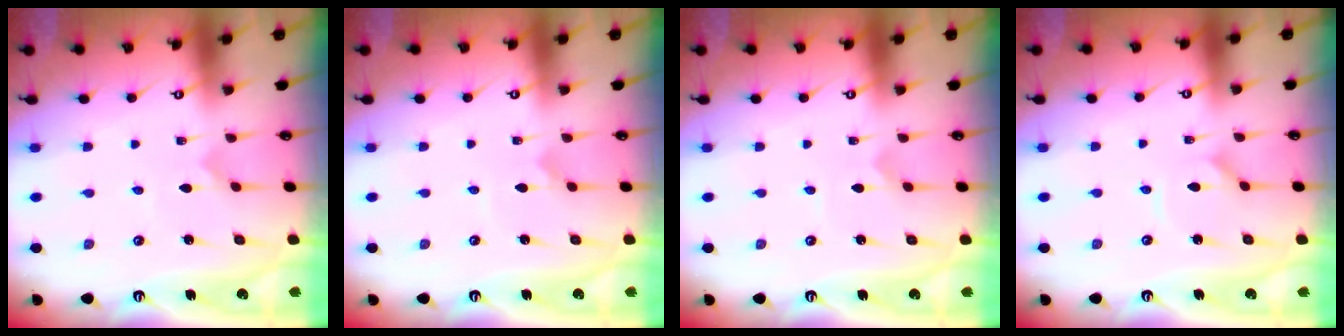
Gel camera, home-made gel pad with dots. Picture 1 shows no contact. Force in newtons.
{"total": 1.7, "press": 1.7, "slide": 0.2}
{"total": 0.8, "press": 0.8, "slide": 0.1}
{"total": 1.5, "press": 1.4, "slide": 0.3}